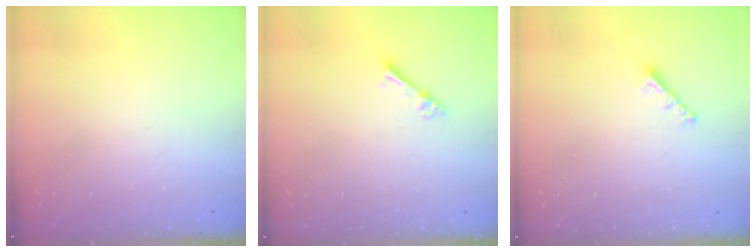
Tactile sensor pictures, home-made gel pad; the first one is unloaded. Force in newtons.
{"total": 1.8, "press": 1.8, "slide": 0.1}
{"total": 2.2, "press": 2.2, "slide": 0.5}